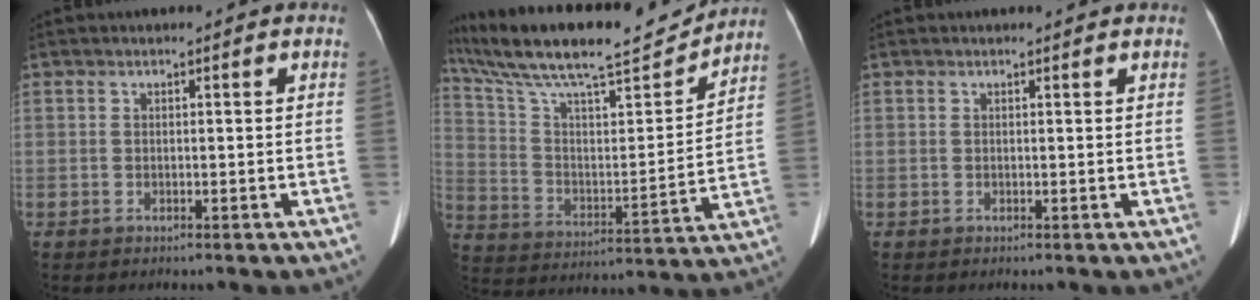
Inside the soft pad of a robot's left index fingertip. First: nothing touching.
{"total": 22.5, "force": [19.8, 3.2, 10.2], "torque": [-0.196, 0.007, 0.322]}
{"total": 0.8, "force": [0.8, 0.0, 0.1], "torque": [-0.009, -0.002, 0.008]}